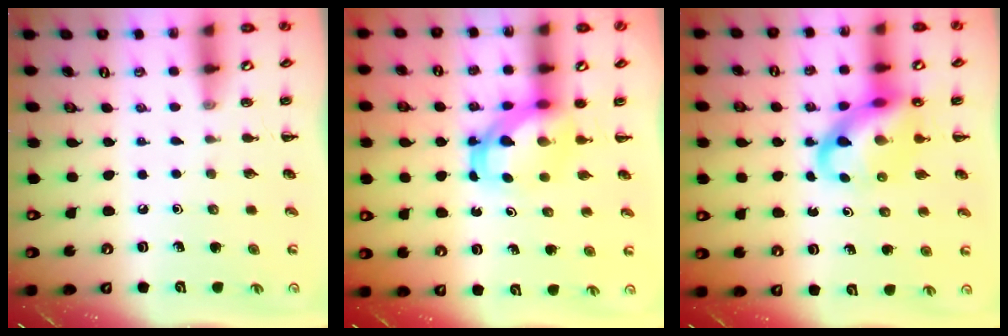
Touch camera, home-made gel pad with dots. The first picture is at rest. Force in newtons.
{"total": 5.2, "press": 5.2, "slide": 0.4}
{"total": 12.5, "press": 11.9, "slide": 3.5}